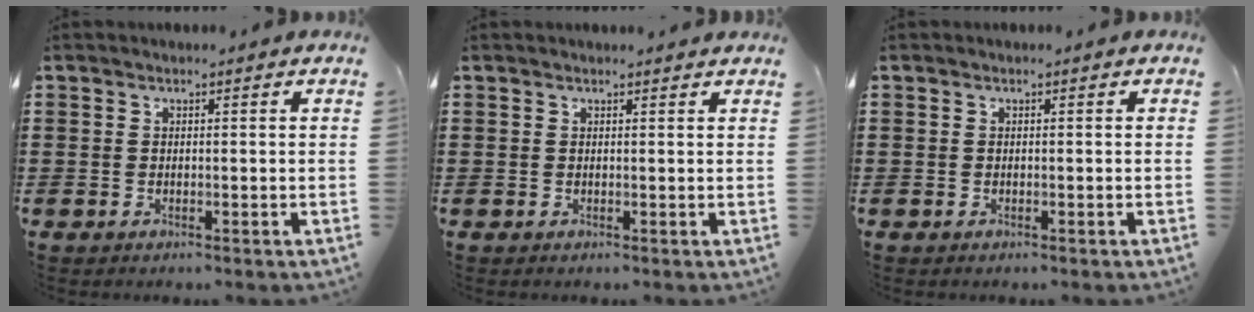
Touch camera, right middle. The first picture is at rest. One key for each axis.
{"total": 0.7, "fx": 0.7, "fy": -0.1, "fz": 0.2, "tx": 0.004, "ty": -0.004, "tz": 0.012}
{"total": 0.0}